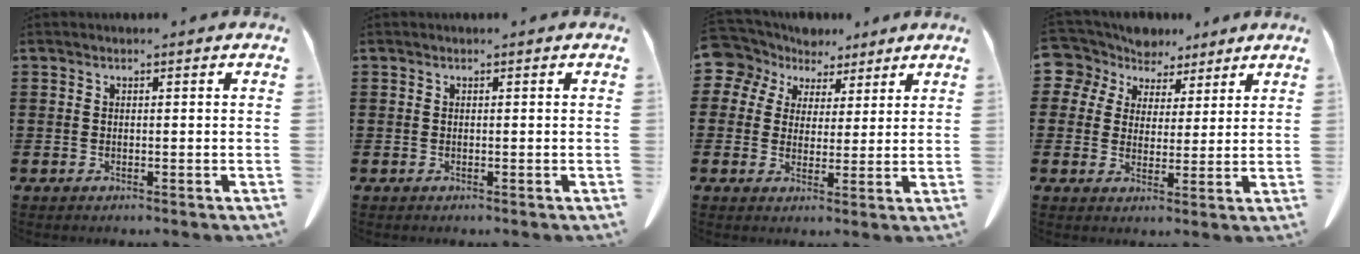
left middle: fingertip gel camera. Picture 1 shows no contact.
{"total": 0.0}
{"total": 6.7, "force": [4.4, 4.9, 1.2], "torque": [-0.062, -0.014, 0.083]}
{"total": 6.6, "force": [5.0, 4.3, 0.4], "torque": [-0.049, -0.018, 0.092]}